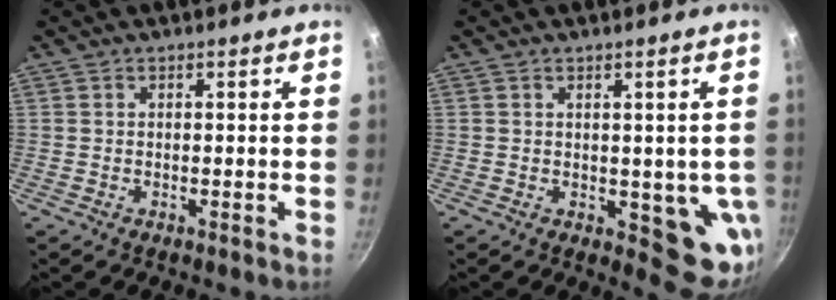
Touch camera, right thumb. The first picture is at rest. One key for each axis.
{"total": 8.5, "fx": -0.3, "fy": 4.5, "fz": 7.2, "tx": -0.059, "ty": -0.013, "tz": 0.004}